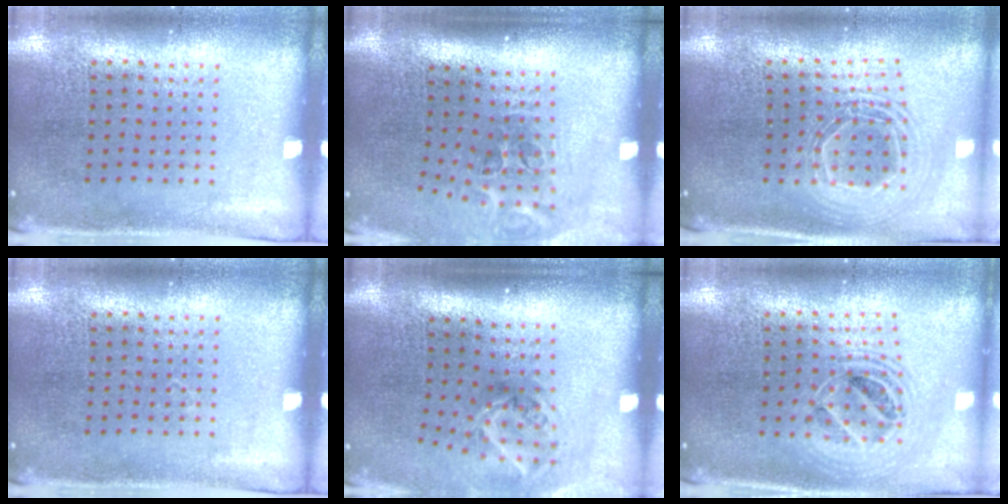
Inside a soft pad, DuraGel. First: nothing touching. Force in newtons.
{"total": 2.1, "press": 1.2, "slide": 1.7}
{"total": 2.0, "press": 1.7, "slide": 1.2}
{"total": 0.0}
{"total": 1.9, "press": 1.2, "slide": 1.5}
{"total": 1.8, "press": 1.5, "slide": 1.1}